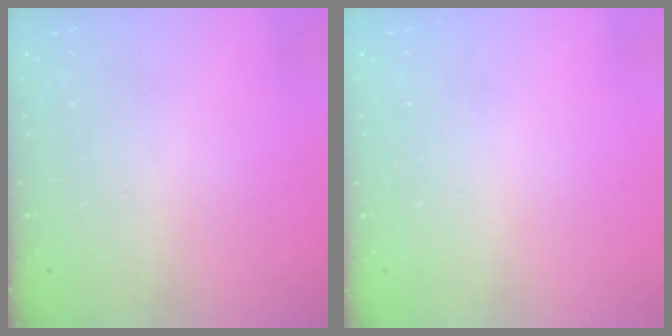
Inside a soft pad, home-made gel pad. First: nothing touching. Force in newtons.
{"total": 0.0}